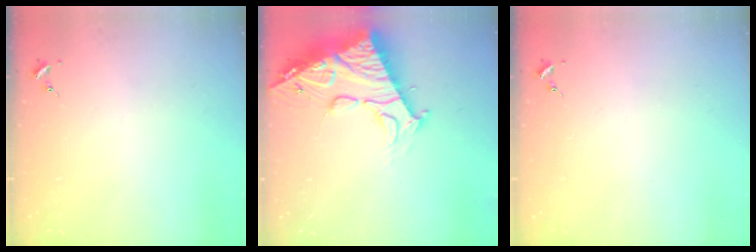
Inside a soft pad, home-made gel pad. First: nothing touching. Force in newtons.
{"total": 23.0, "press": 22.9, "slide": 2.5}
{"total": 0.0}